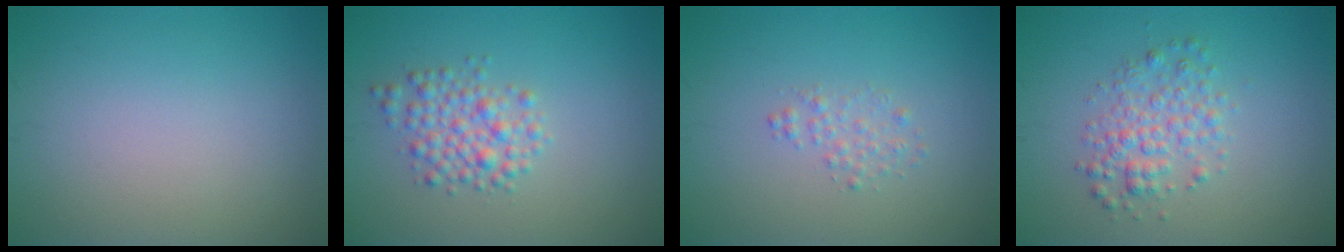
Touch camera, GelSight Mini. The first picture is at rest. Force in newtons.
{"total": 3.0, "press": 3.0, "slide": 0.1}
{"total": 1.2, "press": 1.2, "slide": 0.0}
{"total": 3.0, "press": 3.0, "slide": 0.1}